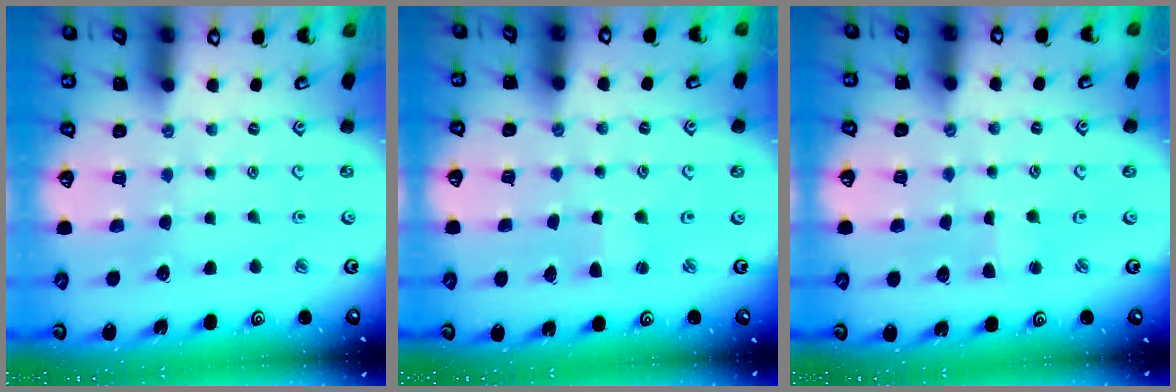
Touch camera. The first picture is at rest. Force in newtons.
{"total": 1.8, "press": 1.8, "slide": 0.2}
{"total": 1.6, "press": 1.5, "slide": 0.4}